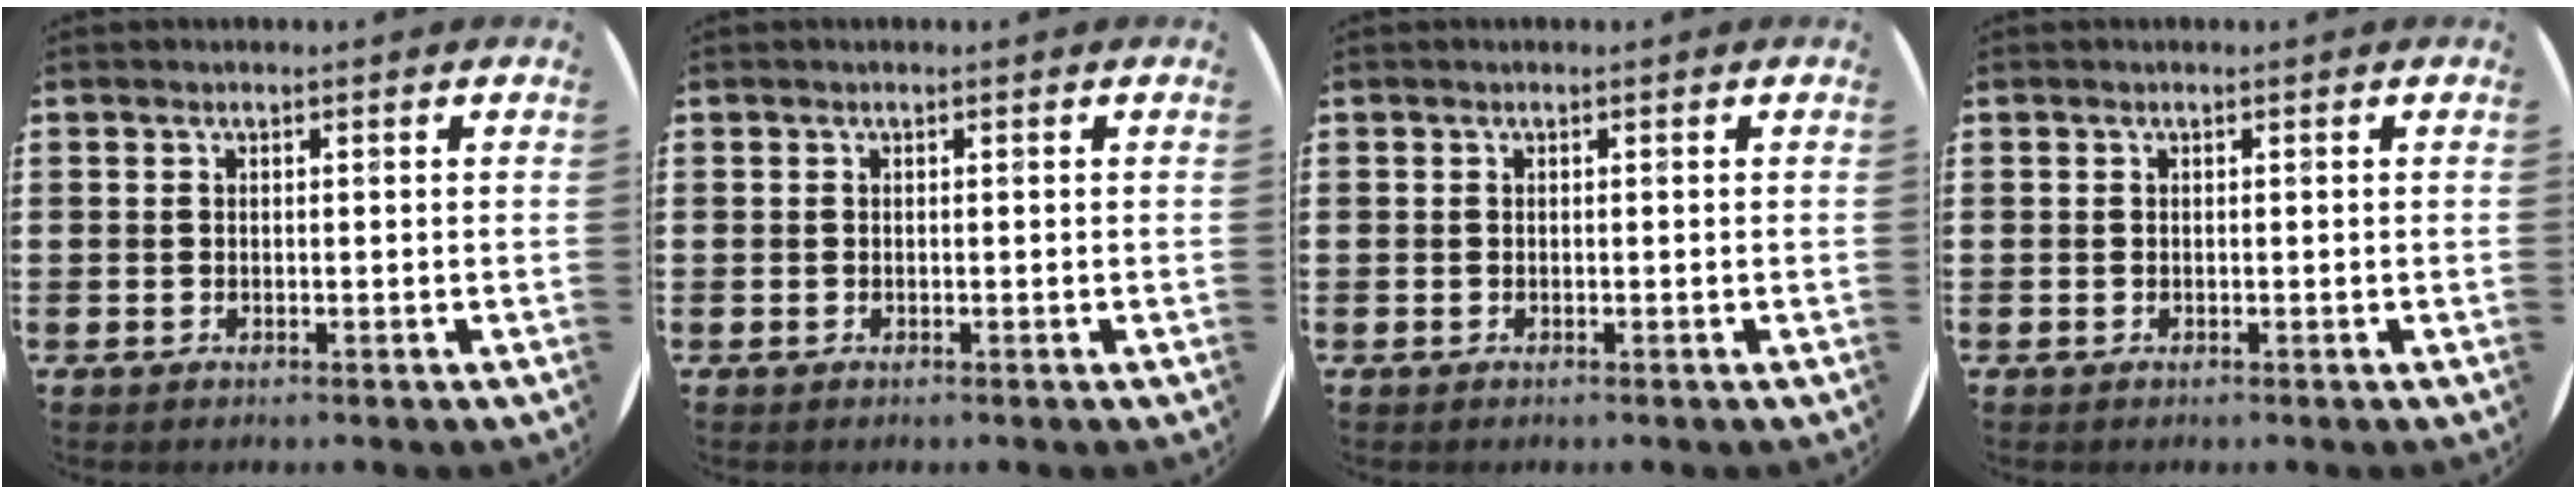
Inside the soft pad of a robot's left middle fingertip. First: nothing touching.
{"total": 0.0}
{"total": 0.0}
{"total": 0.0}